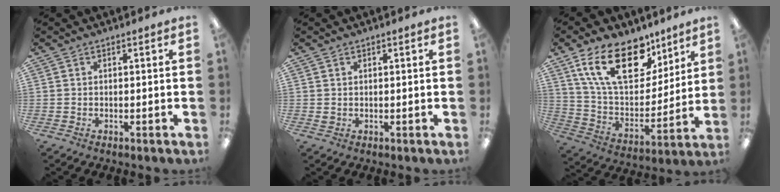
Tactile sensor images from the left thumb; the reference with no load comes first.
{"total": 0.8, "force": [0.4, 0.6, 0.3], "torque": [-0.007, 0.004, 0.006]}
{"total": 21.8, "force": [12.7, 11.5, 13.5], "torque": [-0.246, -0.051, 0.227]}